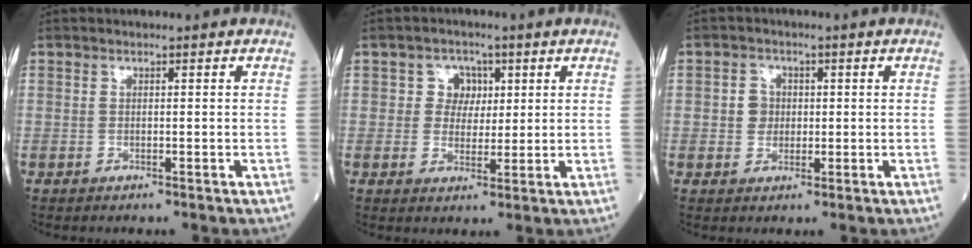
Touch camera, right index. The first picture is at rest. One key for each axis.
{"total": 3.9, "fx": 1.2, "fy": 3.5, "fz": 1.3, "tx": -0.013, "ty": 0.009, "tz": 0.016}
{"total": 2.7, "fx": 0.2, "fy": 2.5, "fz": 1.0, "tx": -0.012, "ty": 0.007, "tz": 0.004}